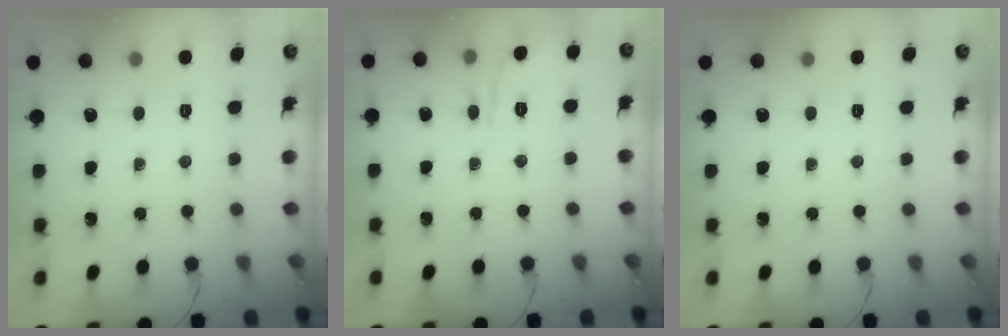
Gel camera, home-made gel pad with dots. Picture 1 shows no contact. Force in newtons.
{"total": 2.1, "press": 1.6, "slide": 1.5}
{"total": 0.0}